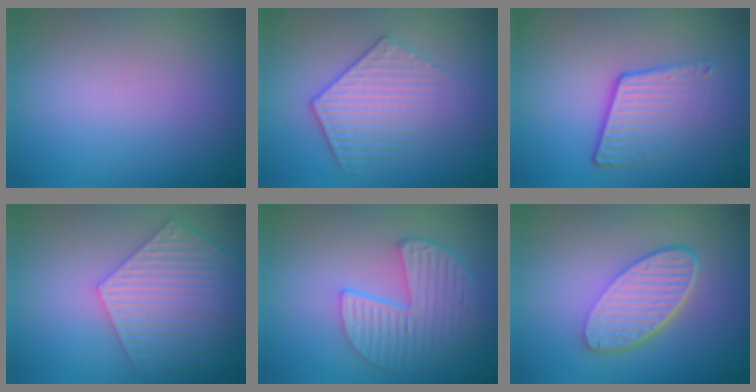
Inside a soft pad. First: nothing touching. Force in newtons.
{"total": 3.6, "press": 3.5, "slide": 0.5}
{"total": 4.0, "press": 2.6, "slide": 3.0}
{"total": 5.8, "press": 4.6, "slide": 3.5}
{"total": 5.3, "press": 4.0, "slide": 3.5}
{"total": 6.0, "press": 4.3, "slide": 4.2}